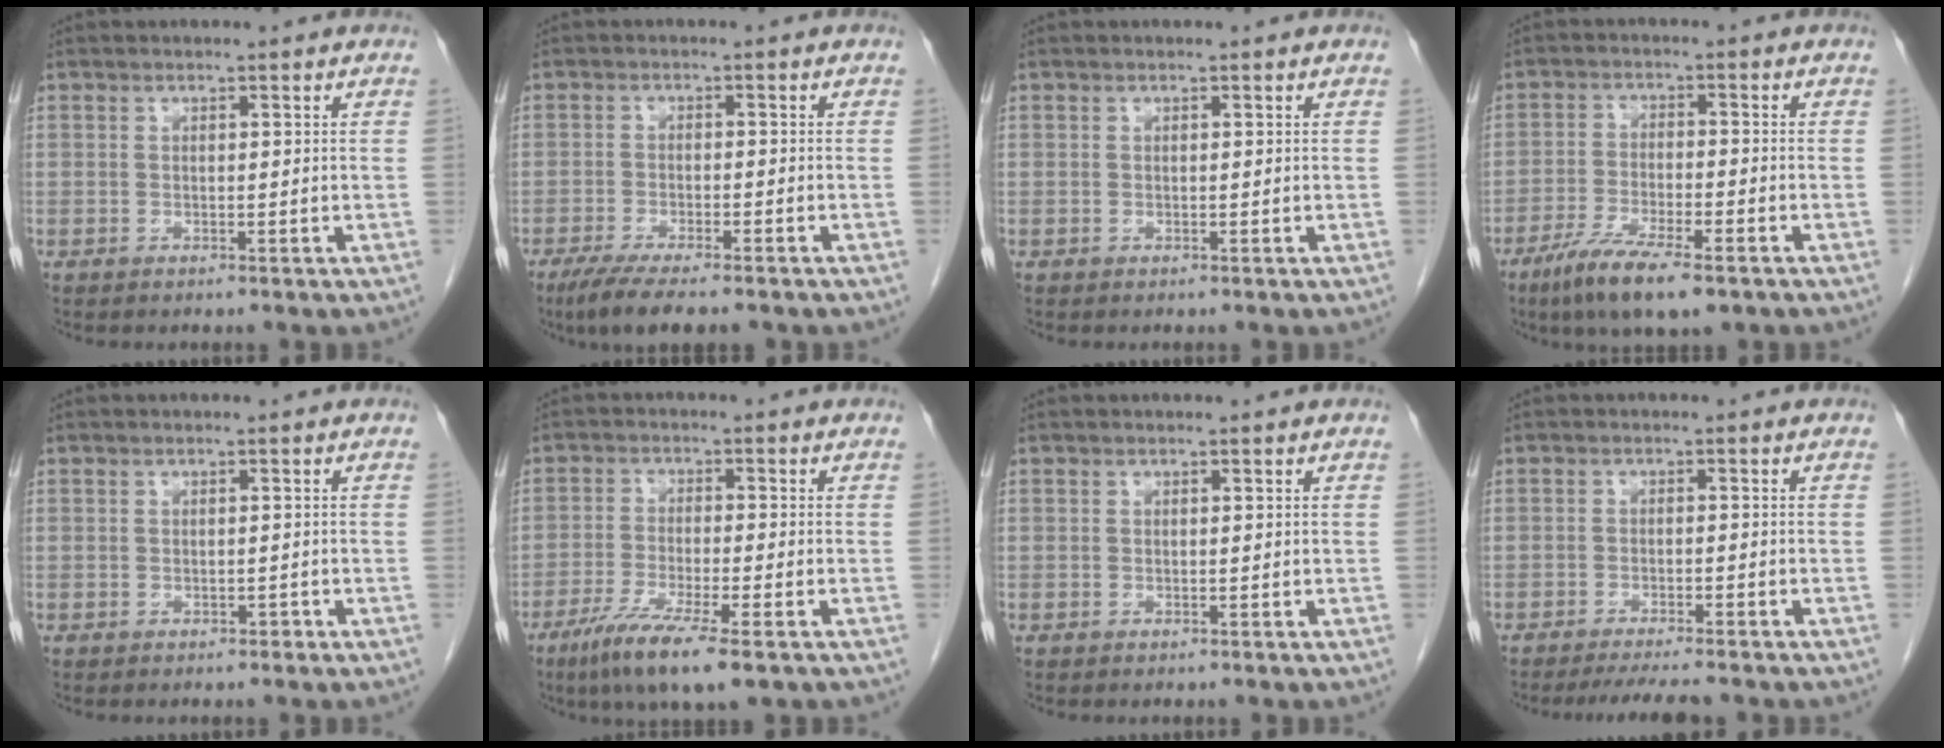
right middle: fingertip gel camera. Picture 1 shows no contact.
{"total": 8.5, "force": [-6.5, 1.5, 5.2], "torque": [-0.081, -0.017, -0.100]}
{"total": 0.0}
{"total": 9.8, "force": [-6.5, 1.6, 7.2], "torque": [-0.127, -0.020, -0.107]}
{"total": 0.6, "force": [-0.4, 0.4, 0.2], "torque": [-0.004, 0.002, -0.006]}
{"total": 9.6, "force": [-5.9, 0.6, 7.5], "torque": [-0.136, -0.025, -0.097]}
{"total": 0.0}
{"total": 6.2, "force": [-5.4, 0.3, 2.9], "torque": [-0.037, -0.013, -0.085]}